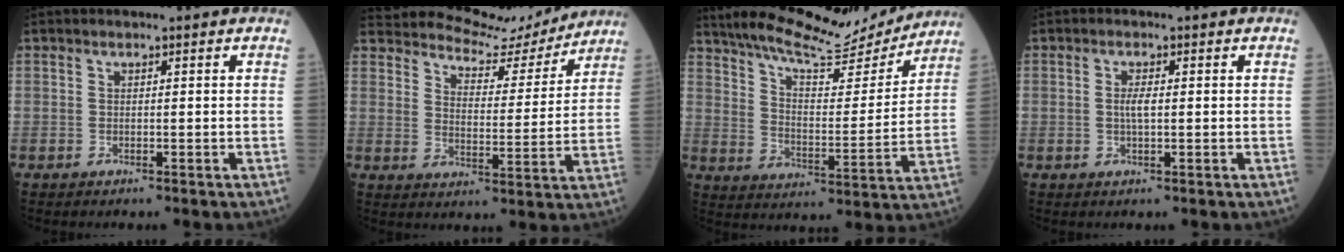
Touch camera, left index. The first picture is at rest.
{"total": 12.2, "force": [11.7, 2.7, 2.0], "torque": [-0.038, -0.010, 0.167]}
{"total": 16.4, "force": [15.5, 2.1, 4.9], "torque": [-0.087, -0.018, 0.229]}
{"total": 1.8, "force": [-0.1, 0.4, 1.8], "torque": [-0.039, -0.003, -0.001]}